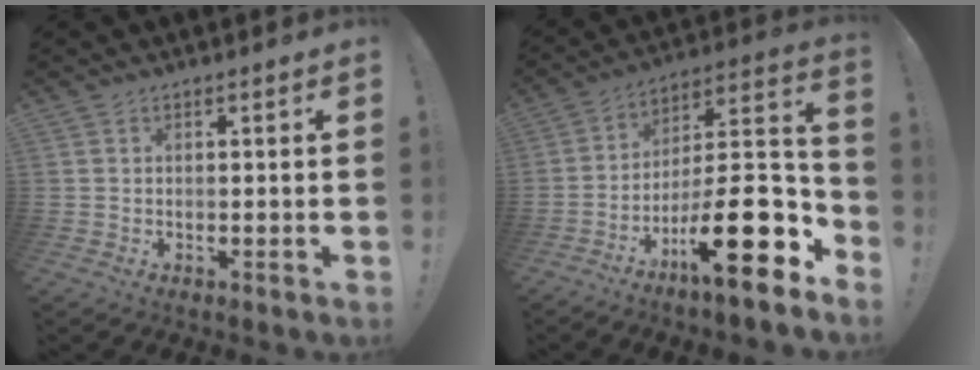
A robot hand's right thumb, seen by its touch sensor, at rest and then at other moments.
{"total": 23.1, "force": [-9.8, 6.4, 20.0], "torque": [-0.309, 0.046, -0.157]}